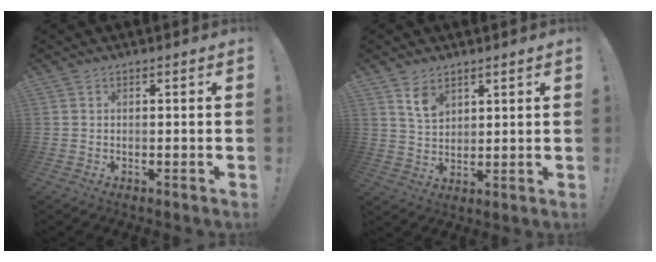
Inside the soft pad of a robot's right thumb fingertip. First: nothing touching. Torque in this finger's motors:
{"motor_torque": [0.70, 1.08, 0.41, -0.41, 0.00]}